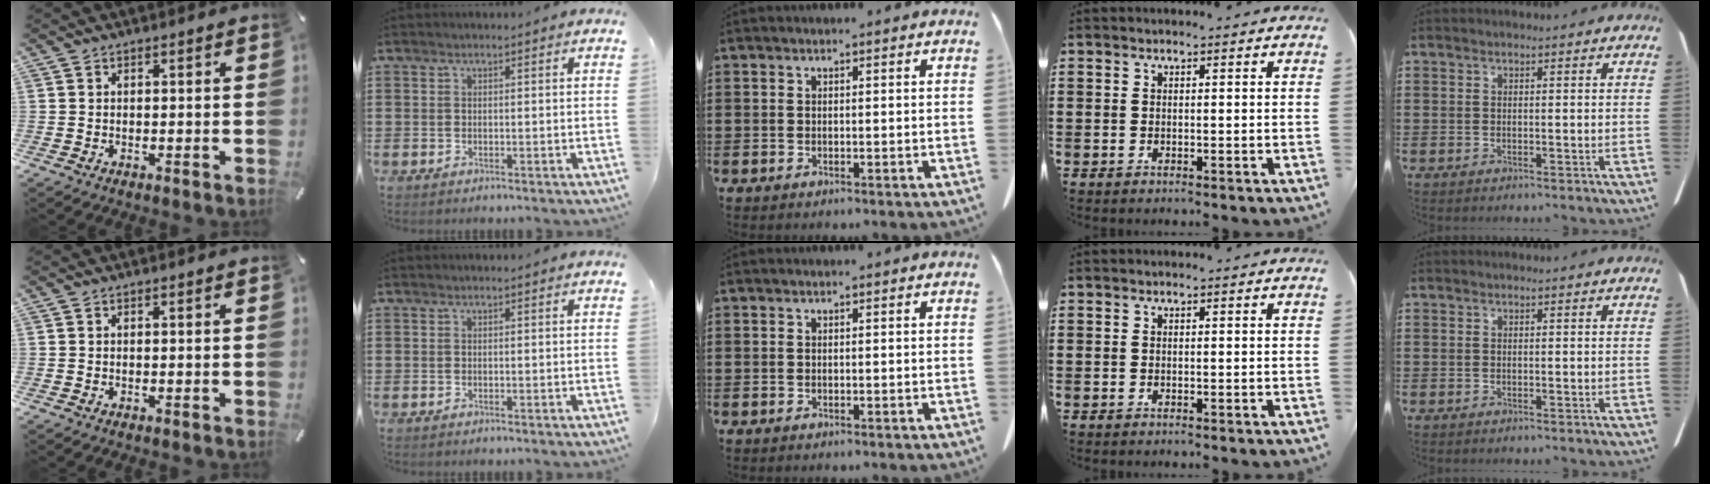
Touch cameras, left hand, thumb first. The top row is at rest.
{}